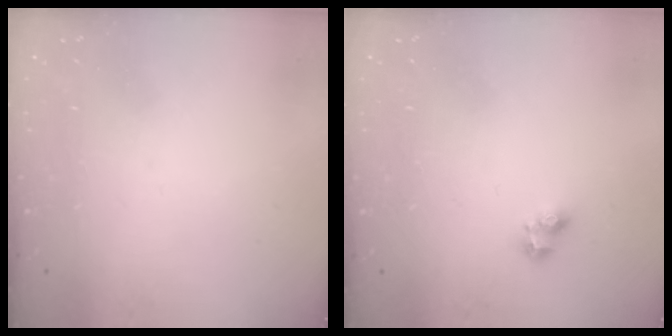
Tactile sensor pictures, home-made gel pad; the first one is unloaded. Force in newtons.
{"total": 3.6, "press": 3.4, "slide": 1.3}